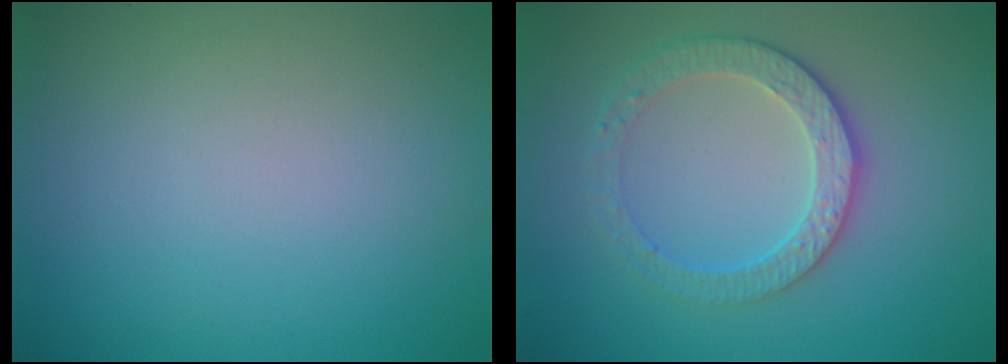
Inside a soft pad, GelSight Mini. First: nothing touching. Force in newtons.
{"total": 3.4, "press": 3.1, "slide": 1.3}